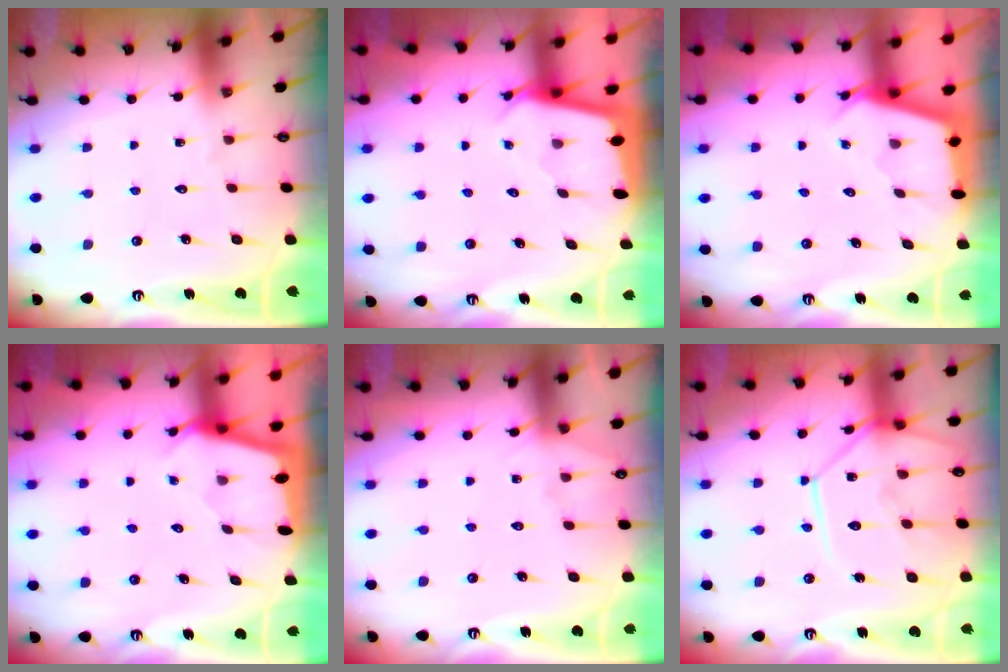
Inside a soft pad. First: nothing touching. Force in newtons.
{"total": 2.4, "press": 2.4, "slide": 0.1}
{"total": 2.5, "press": 2.5, "slide": 0.3}
{"total": 2.0, "press": 2.0, "slide": 0.3}
{"total": 4.0, "press": 3.9, "slide": 0.5}
{"total": 13.5, "press": 13.4, "slide": 1.5}